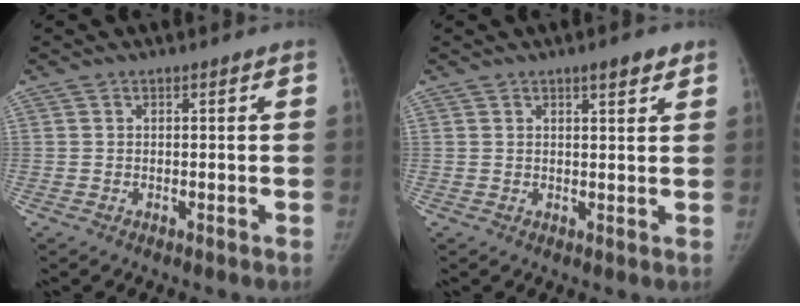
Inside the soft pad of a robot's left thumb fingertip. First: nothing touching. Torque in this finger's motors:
{"motor_torque": [0.30, 0.38, -0.18, 0.07, 0.09]}